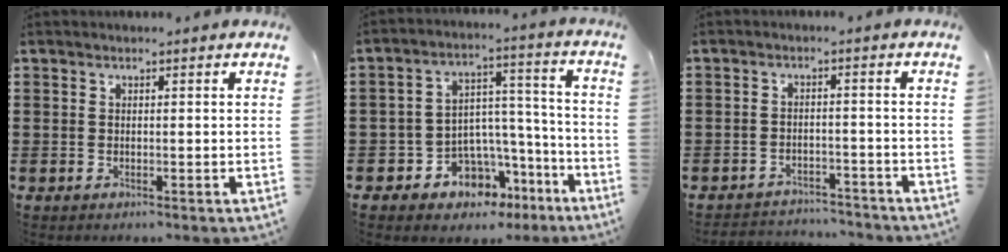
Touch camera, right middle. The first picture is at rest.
{"total": 6.5, "force": [-4.4, 4.6, 0.9], "torque": [-0.026, 0.013, -0.079]}
{"total": 3.2, "force": [-3.1, 0.5, -0.3], "torque": [-0.003, 0.001, -0.069]}